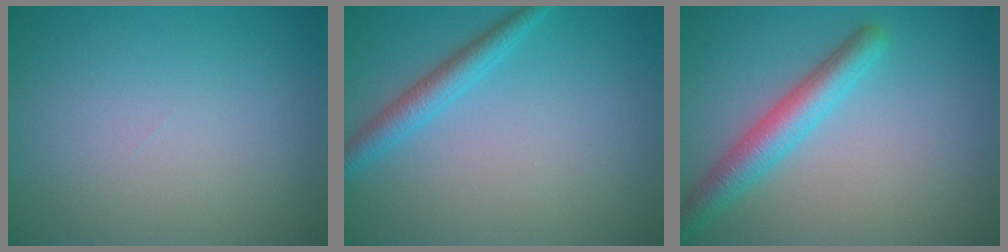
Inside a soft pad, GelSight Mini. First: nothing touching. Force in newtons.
{"total": 2.6, "press": 2.5, "slide": 0.1}
{"total": 4.0, "press": 4.0, "slide": 0.1}